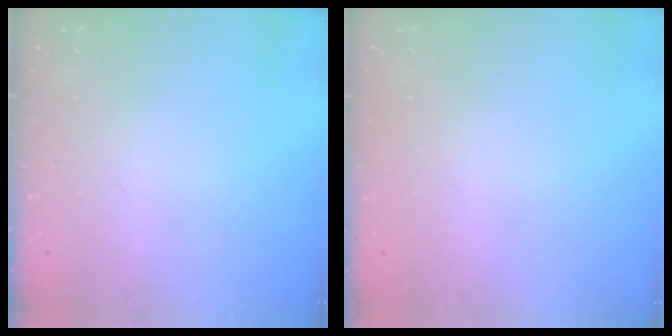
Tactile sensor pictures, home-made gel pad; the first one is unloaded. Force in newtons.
{"total": 0.0}